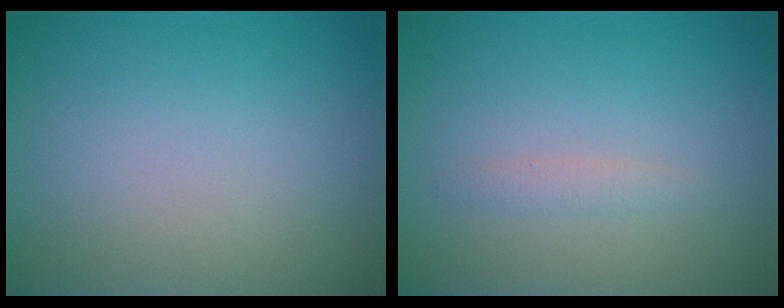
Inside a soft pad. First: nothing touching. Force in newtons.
{"total": 0.9, "press": 0.9, "slide": 0.0}